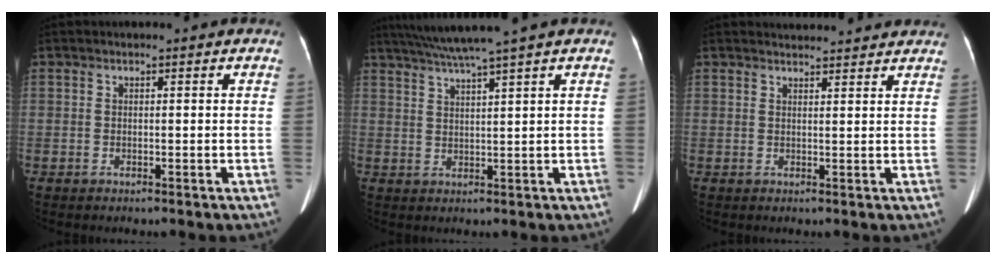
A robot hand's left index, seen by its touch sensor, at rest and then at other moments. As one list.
[{"total": 7.3, "force": [5.9, -1.9, 3.8], "torque": [-0.064, 0.014, 0.101]}, {"total": 6.4, "force": [6.2, 0.9, 1.2], "torque": [-0.013, 0.020, 0.065]}]